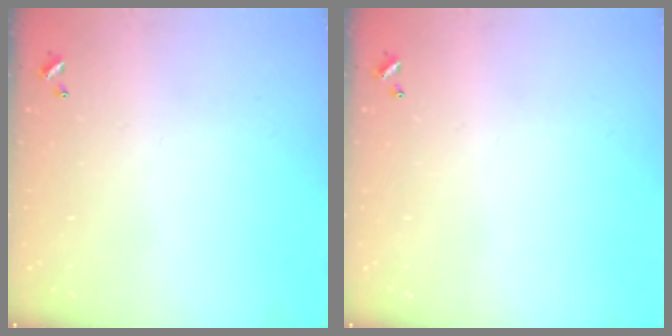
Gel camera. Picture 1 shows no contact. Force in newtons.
{"total": 0.0}